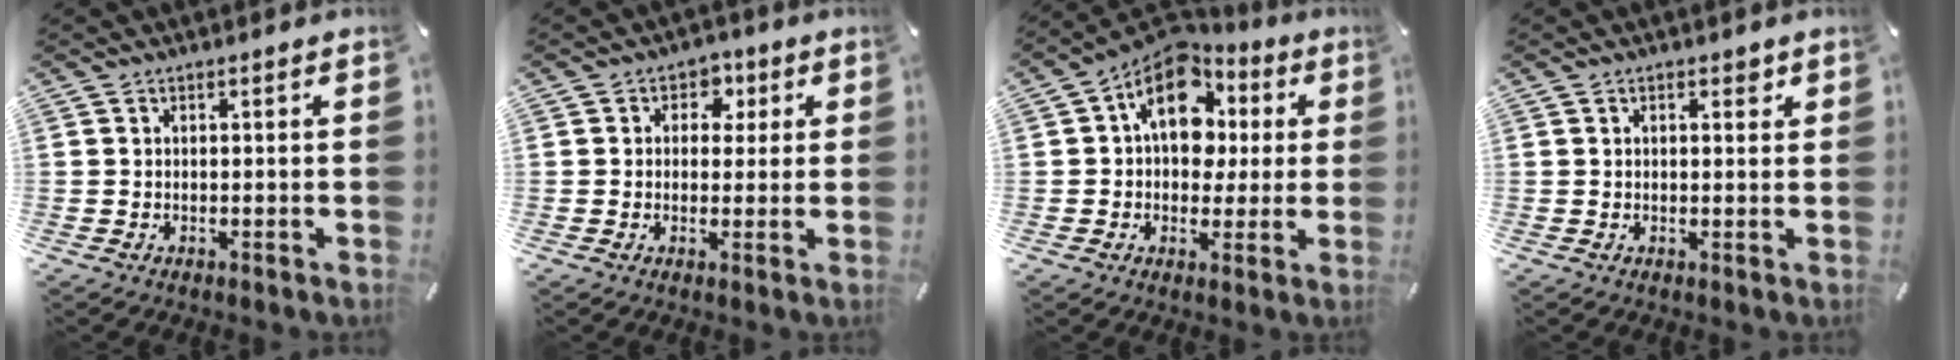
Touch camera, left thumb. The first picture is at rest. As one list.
[{"total": 4.7, "force": [0.7, 4.2, 2.1], "torque": [-0.017, 0.004, 0.005]}, {"total": 14.3, "force": [4.5, 10.4, 8.8], "torque": [-0.144, -0.022, 0.082]}, {"total": 1.9, "force": [0.8, 1.1, 1.3], "torque": [-0.011, 0.000, 0.009]}]